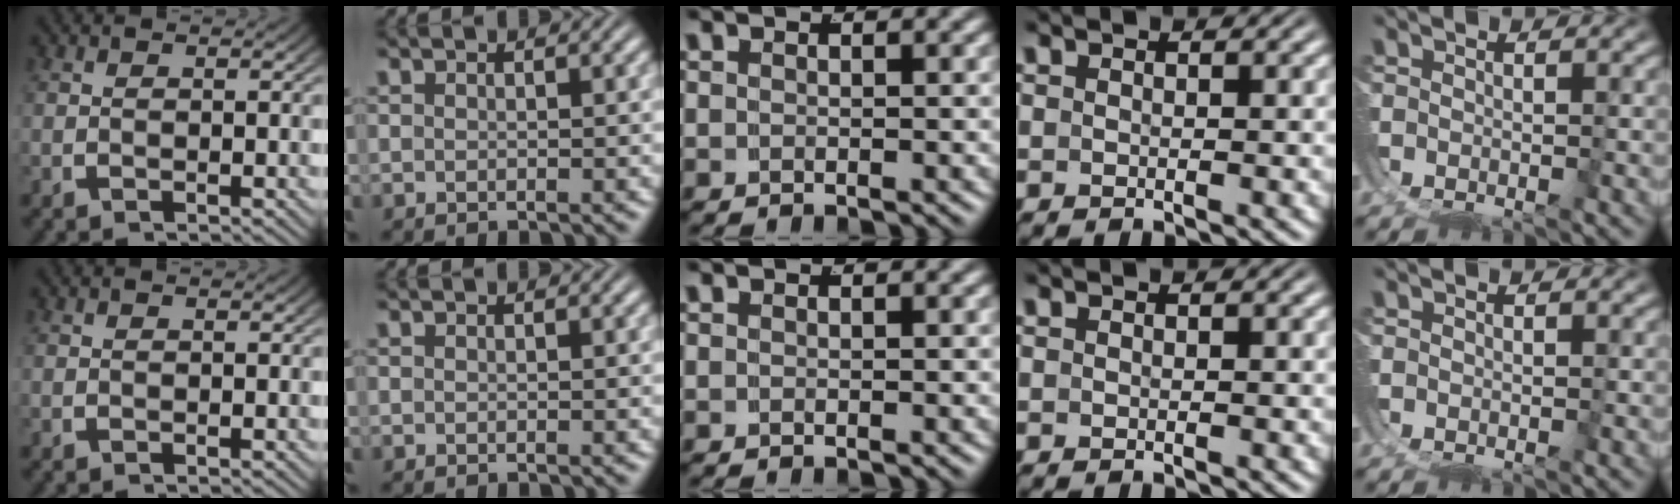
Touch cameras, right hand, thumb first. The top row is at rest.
{}